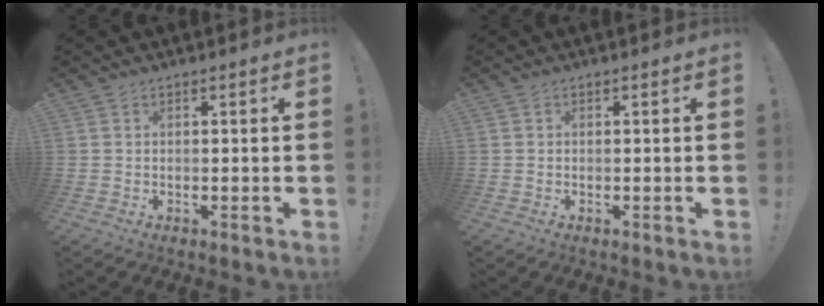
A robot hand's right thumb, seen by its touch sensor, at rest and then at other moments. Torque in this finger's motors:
{"motor_torque": [-0.21, -0.09, 0.12, -0.05, -0.03]}